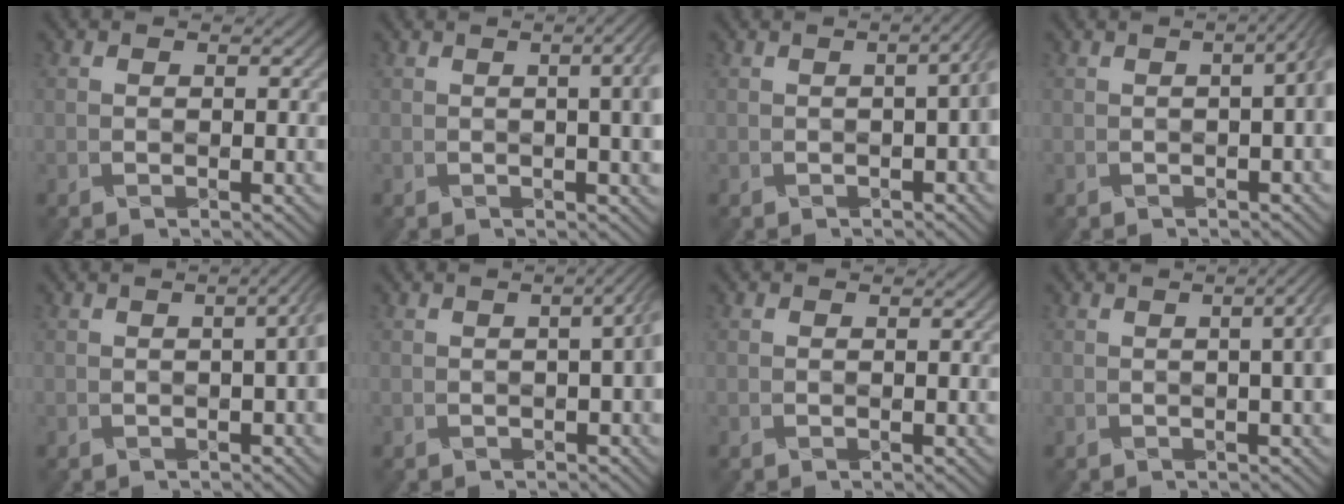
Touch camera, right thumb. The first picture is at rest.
{"total": 5.7, "force": [0.3, 1.5, 5.5], "torque": [-0.055, 0.015, 0.004]}
{"total": 3.5, "force": [-0.4, 0.7, 3.4], "torque": [-0.037, 0.009, -0.002]}
{"total": 3.8, "force": [-0.2, 0.9, 3.7], "torque": [-0.041, 0.010, 0.000]}
{"total": 4.1, "force": [-0.2, 1.0, 4.0], "torque": [-0.042, 0.009, 0.002]}
{"total": 3.4, "force": [-0.2, 0.7, 3.3], "torque": [-0.038, 0.009, 0.000]}
{"total": 0.0}
{"total": 5.3, "force": [0.0, 1.5, 5.1], "torque": [-0.047, 0.015, 0.001]}